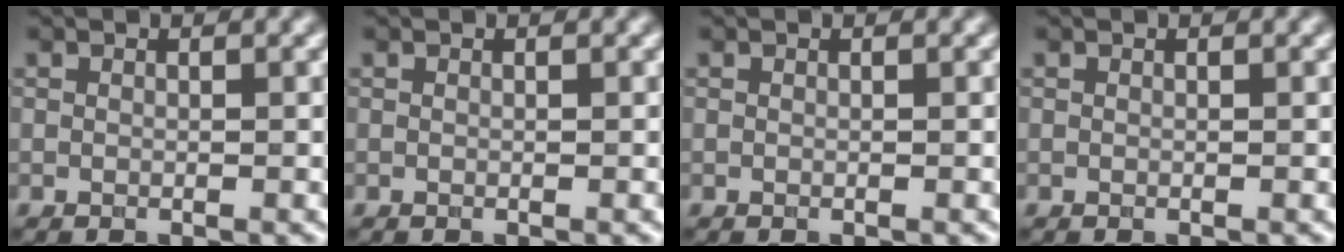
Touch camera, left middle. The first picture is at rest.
{"total": 0.0}
{"total": 0.0}
{"total": 0.0}